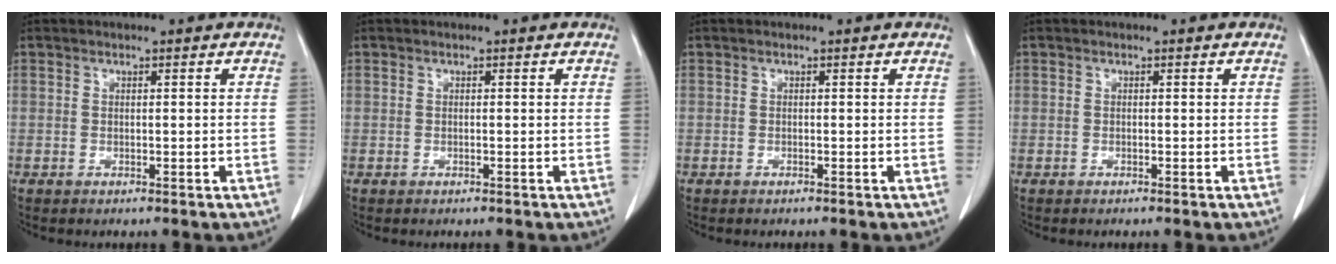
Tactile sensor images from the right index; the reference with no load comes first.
{"total": 0.0}
{"total": 0.0}
{"total": 0.0}